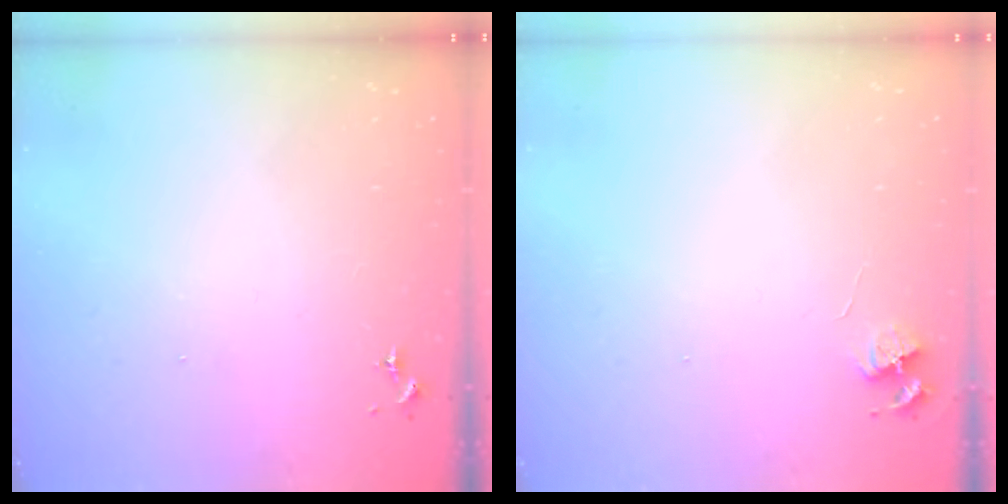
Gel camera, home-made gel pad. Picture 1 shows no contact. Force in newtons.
{"total": 4.5, "press": 4.4, "slide": 0.6}